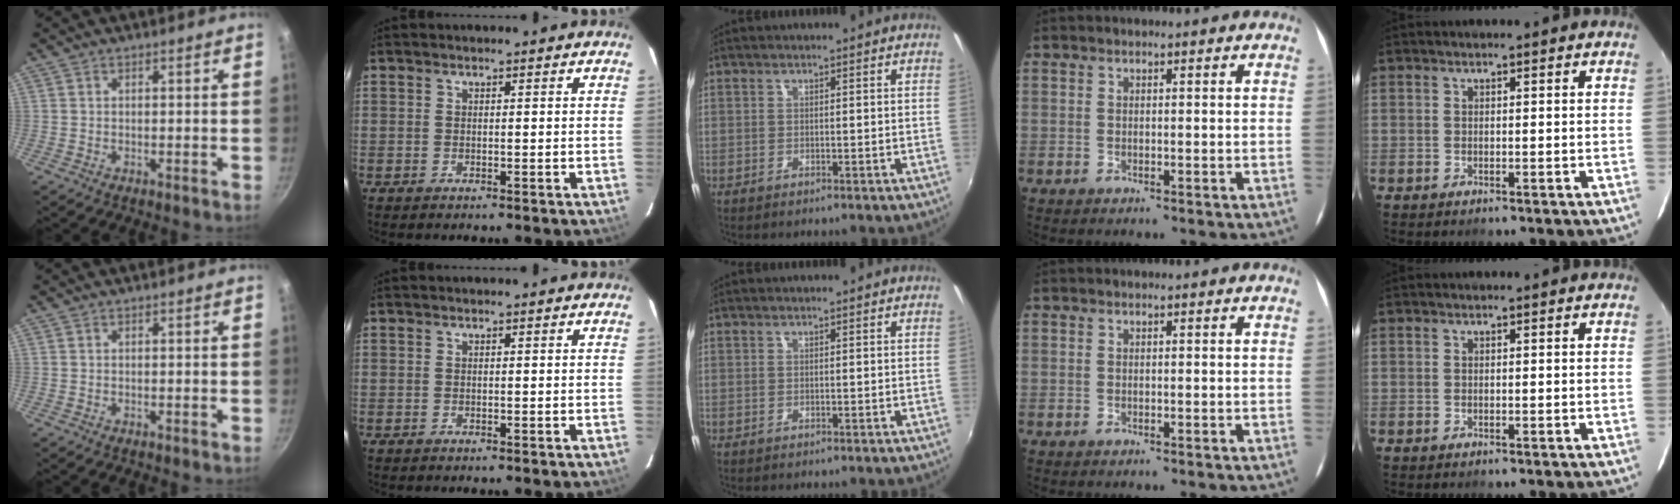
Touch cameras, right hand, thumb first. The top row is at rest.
{}